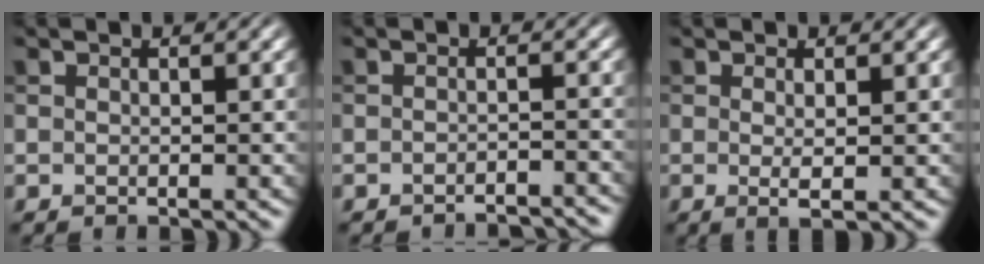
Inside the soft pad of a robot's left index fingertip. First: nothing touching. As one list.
[{"total": 2.8, "force": [-2.7, 0.2, 0.6], "torque": [0.001, 0.005, -0.036]}, {"total": 1.6, "force": [0.1, 0.2, 1.5], "torque": [-0.027, -0.006, 0.001]}]